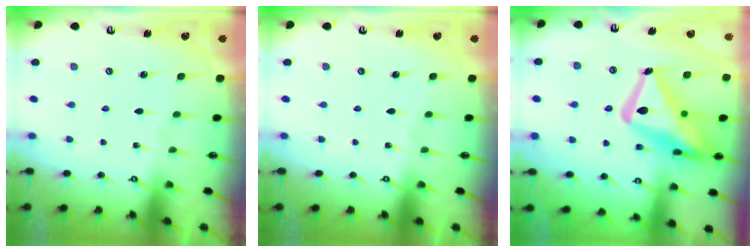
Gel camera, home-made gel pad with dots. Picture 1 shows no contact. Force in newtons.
{"total": 0.0}
{"total": 22.2, "press": 22.2, "slide": 1.8}